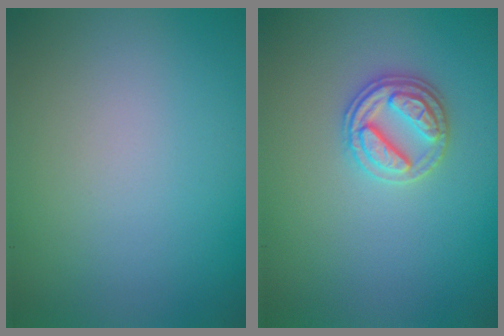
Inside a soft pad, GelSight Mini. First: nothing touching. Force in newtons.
{"total": 2.8, "press": 2.8, "slide": 0.5}